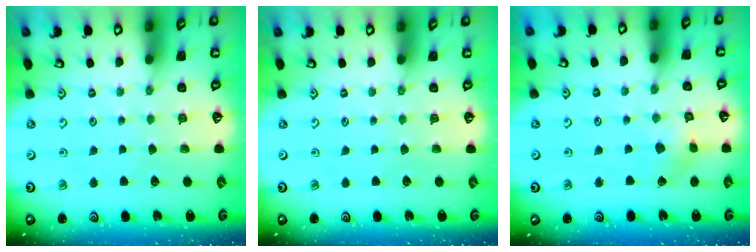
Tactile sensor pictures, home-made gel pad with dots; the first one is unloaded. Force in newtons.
{"total": 0.0}
{"total": 4.5, "press": 4.5, "slide": 0.4}